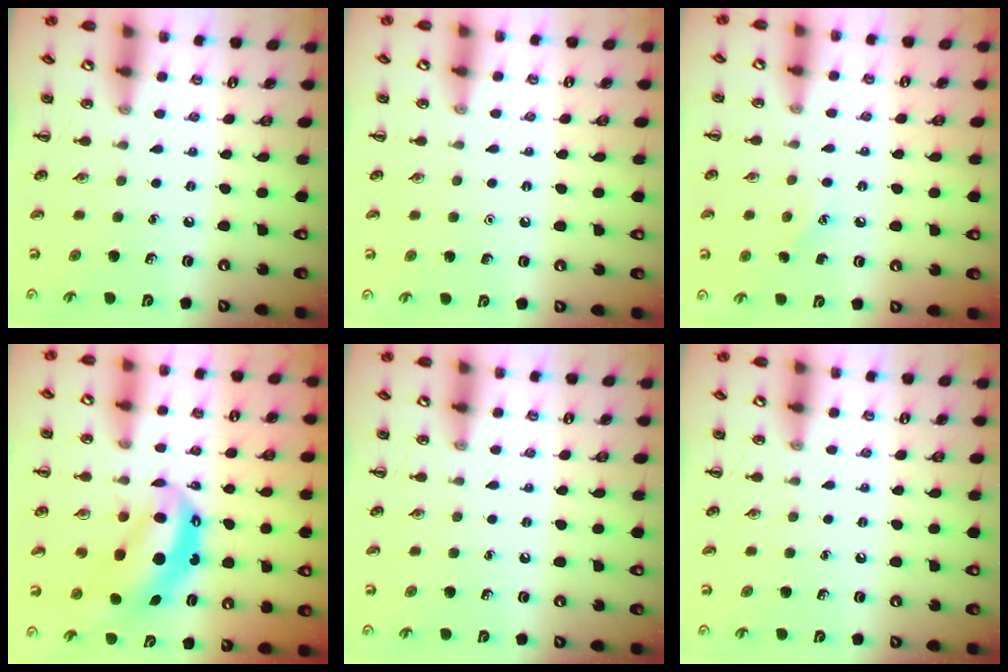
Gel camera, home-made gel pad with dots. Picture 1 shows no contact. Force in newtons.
{"total": 1.6, "press": 1.6, "slide": 0.1}
{"total": 5.8, "press": 5.5, "slide": 1.8}
{"total": 8.2, "press": 8.0, "slide": 1.9}
{"total": 0.0}
{"total": 0.0}